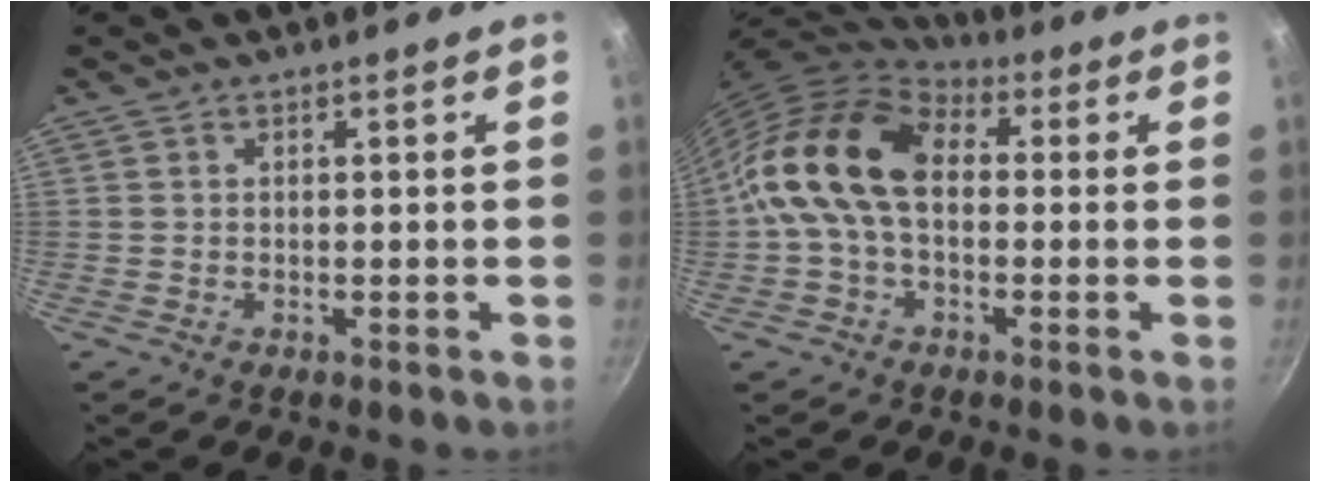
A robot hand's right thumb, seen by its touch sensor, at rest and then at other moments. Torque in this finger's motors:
{"motor_torque": [1.78, 3.22, 1.70, -0.08, 0.28]}